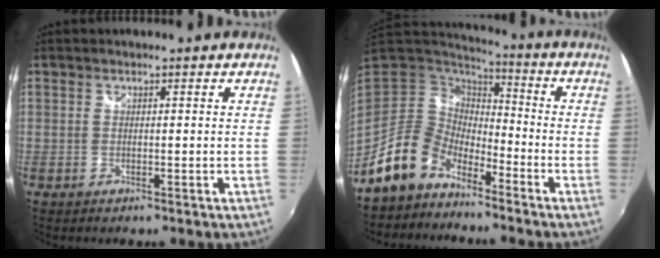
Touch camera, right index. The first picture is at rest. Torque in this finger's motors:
{"motor_torque": [-0.09, -0.34, -0.44, -0.21]}